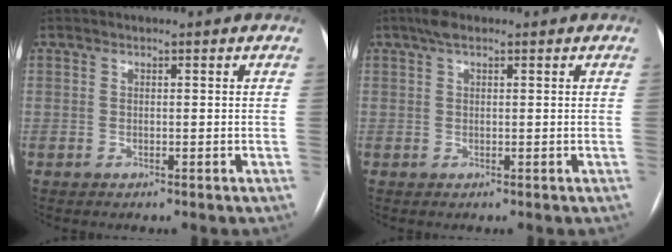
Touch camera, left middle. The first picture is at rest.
{"total": 2.3, "force": [1.4, 0.7, 1.6], "torque": [-0.034, 0.019, 0.027]}